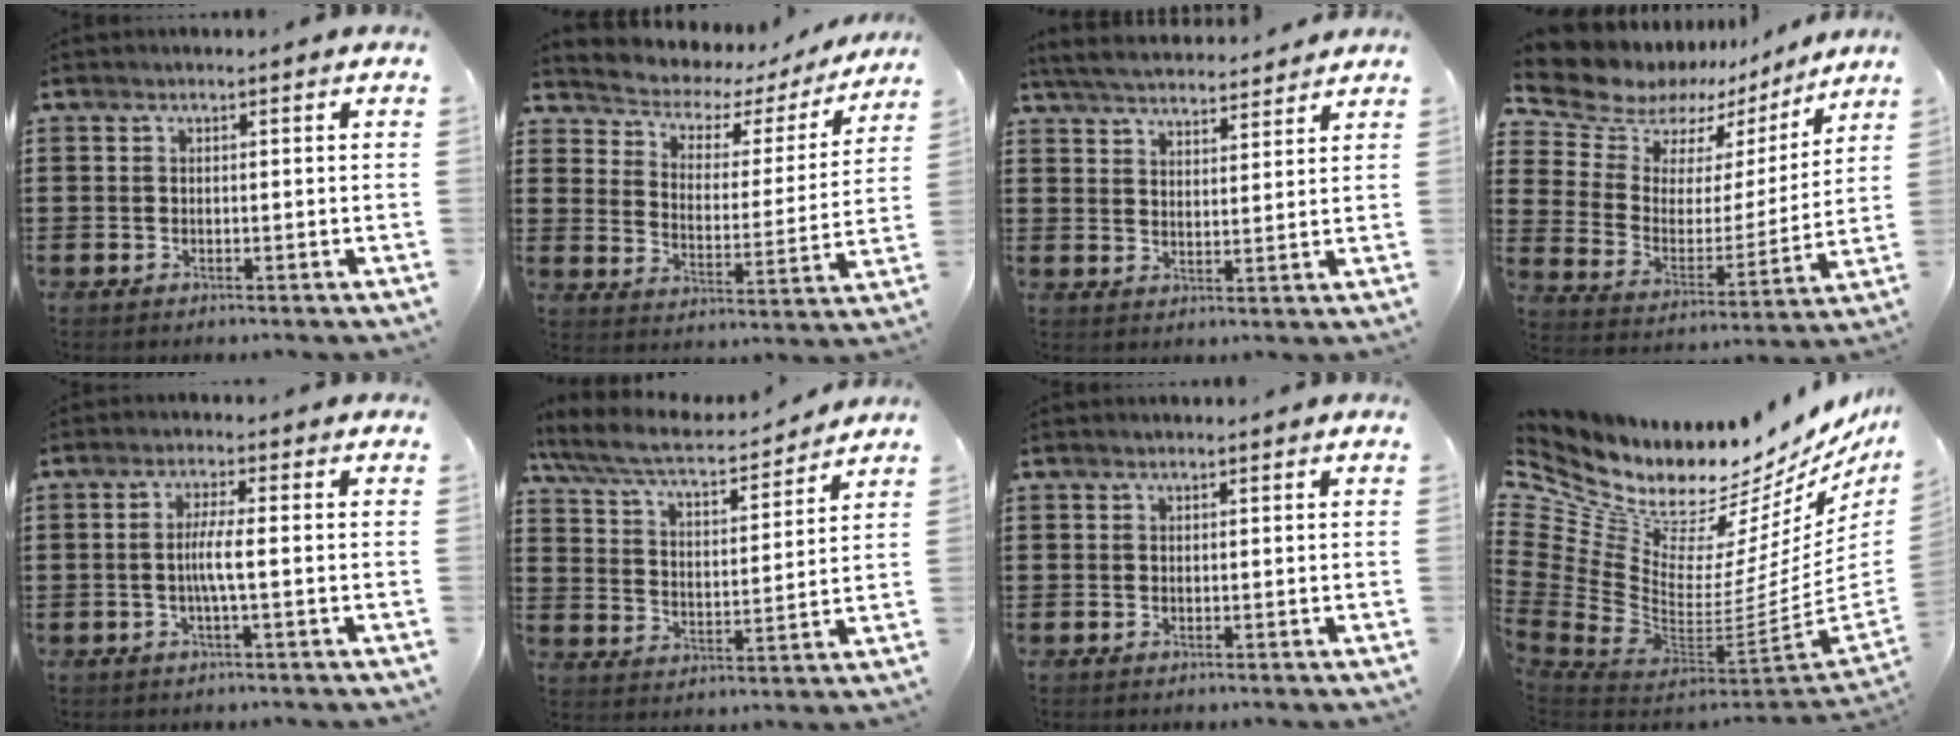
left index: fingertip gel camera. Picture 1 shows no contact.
{"total": 3.7, "force": [3.1, 1.8, 0.9], "torque": [-0.041, -0.028, 0.042]}
{"total": 4.9, "force": [4.7, 0.6, 1.0], "torque": [-0.038, -0.021, 0.085]}
{"total": 9.0, "force": [7.5, 4.7, 1.4], "torque": [-0.071, -0.056, 0.131]}
{"total": 4.1, "force": [-0.7, 0.0, 4.0], "torque": [-0.079, -0.007, -0.018]}
{"total": 6.8, "force": [5.8, 1.1, 3.3], "torque": [-0.089, -0.033, 0.097]}
{"total": 0.0}
{"total": 10.1, "force": [8.8, 3.6, 3.4], "torque": [-0.121, -0.103, 0.155]}